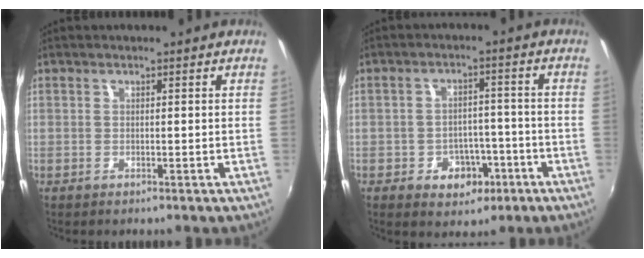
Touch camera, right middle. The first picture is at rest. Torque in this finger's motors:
{"motor_torque": [0.50, -0.41, 0.08, 0.04]}